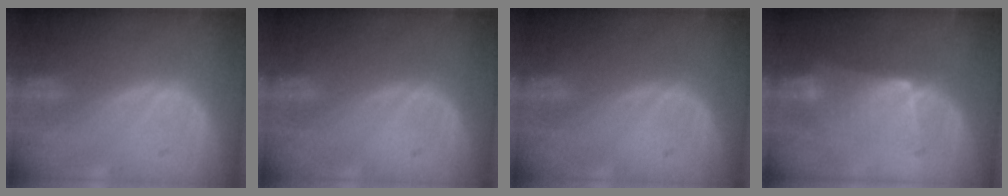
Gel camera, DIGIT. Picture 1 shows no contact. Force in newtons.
{"total": 0.0}
{"total": 0.0}
{"total": 6.5, "press": 5.7, "slide": 3.0}